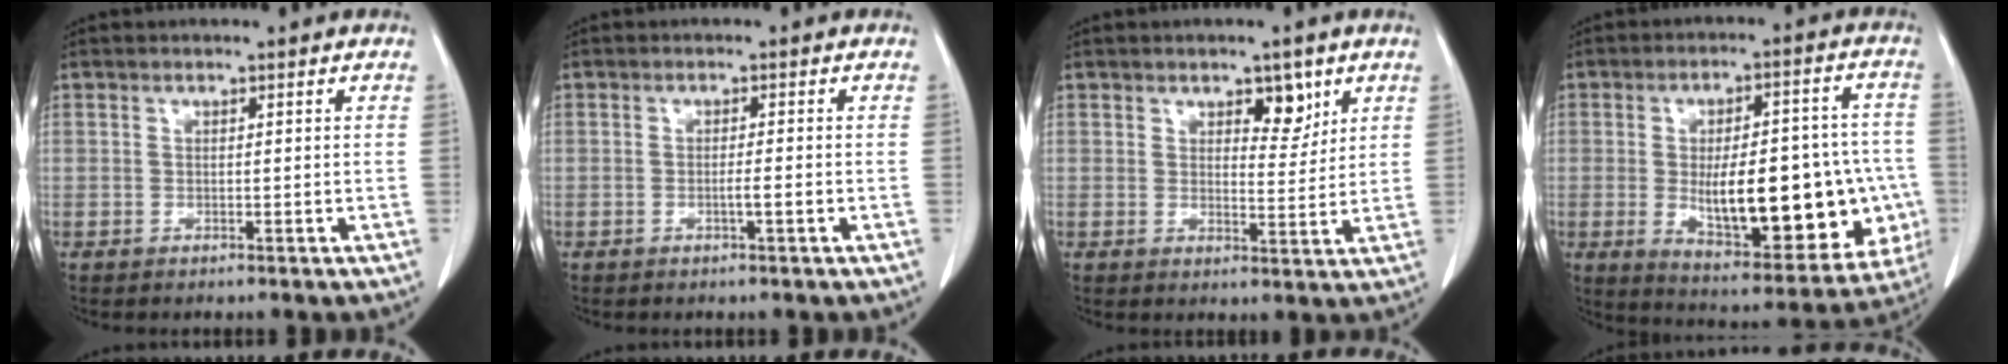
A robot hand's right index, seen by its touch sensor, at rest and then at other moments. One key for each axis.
{"total": 1.6, "fx": -0.5, "fy": 0.0, "fz": 1.5, "tx": -0.029, "ty": -0.001, "tz": -0.011}
{"total": 4.4, "fx": 2.6, "fy": 2.0, "fz": 3.0, "tx": -0.035, "ty": -0.004, "tz": 0.038}
{"total": 23.4, "fx": -3.7, "fy": 8.5, "fz": 21.4, "tx": -0.262, "ty": 0.019, "tz": -0.023}